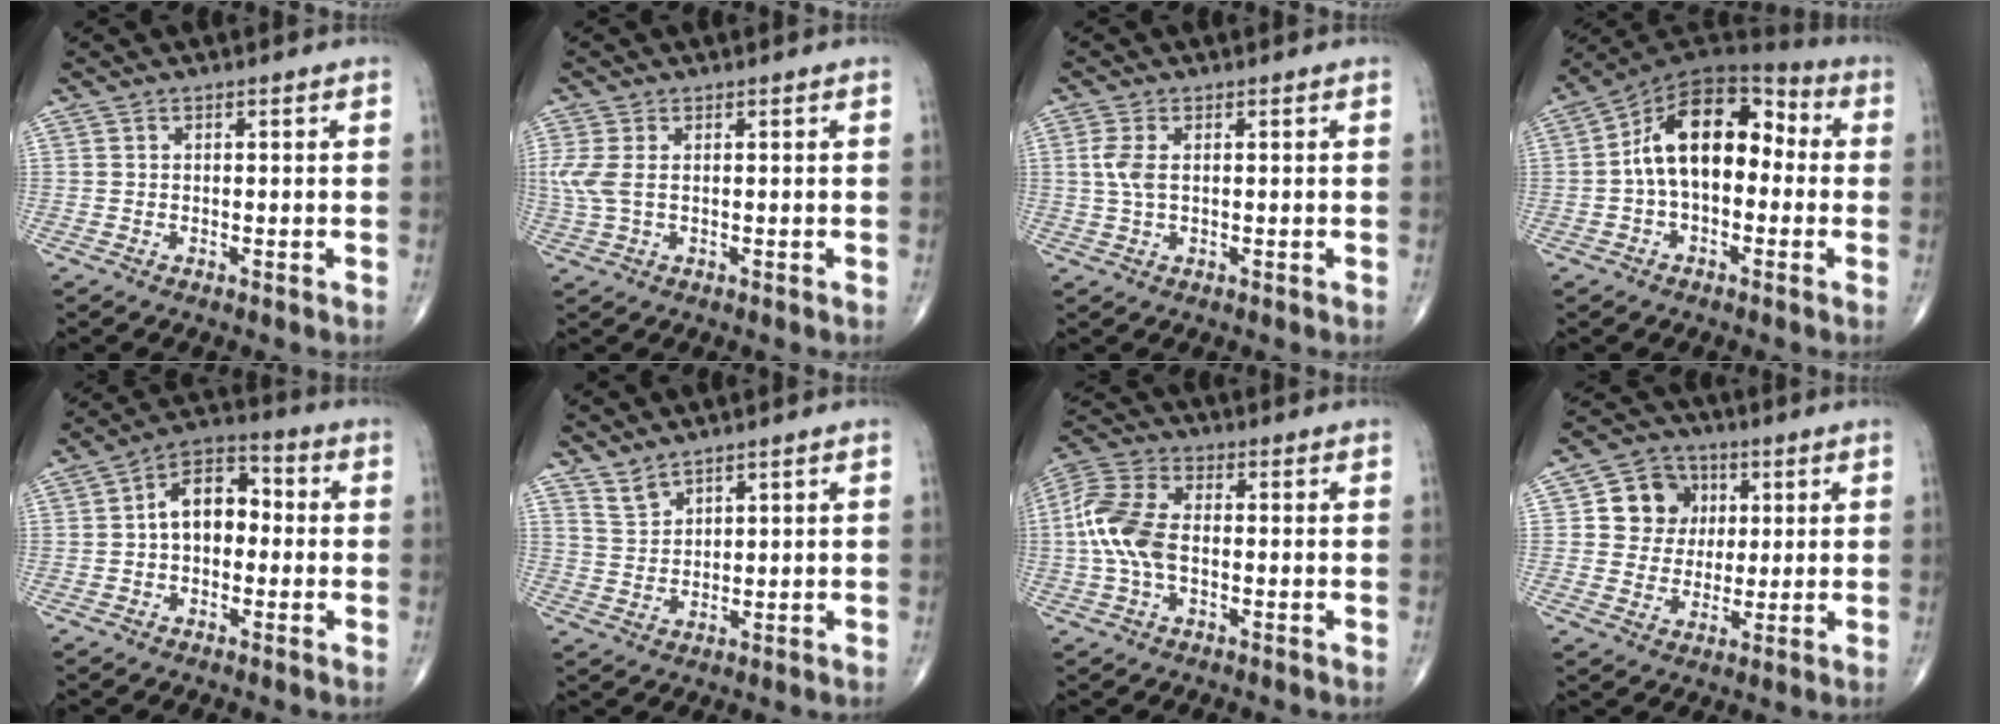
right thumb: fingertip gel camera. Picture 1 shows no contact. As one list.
[{"total": 4.6, "force": [0.5, 2.5, 3.8], "torque": [-0.117, 0.007, 0.017]}, {"total": 3.5, "force": [0.6, 1.7, 3.0], "torque": [-0.080, 0.004, 0.014]}, {"total": 15.7, "force": [-0.1, 9.6, 12.4], "torque": [-0.174, 0.053, -0.017]}, {"total": 9.8, "force": [0.0, 6.4, 7.4], "torque": [-0.094, 0.035, -0.015]}, {"total": 3.3, "force": [3.0, 1.0, 0.9], "torque": [-0.014, -0.020, 0.065]}, {"total": 10.7, "force": [-0.8, 6.2, 8.7], "torque": [-0.199, 0.026, -0.021]}, {"total": 9.7, "force": [2.3, 8.8, 3.5], "torque": [-0.013, 0.001, 0.036]}]